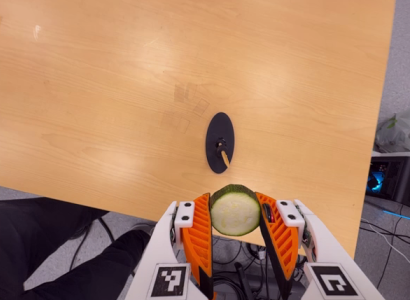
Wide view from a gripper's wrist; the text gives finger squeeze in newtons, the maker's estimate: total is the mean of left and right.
{"total": 11.7, "left": 12.4, "right": 11.0}